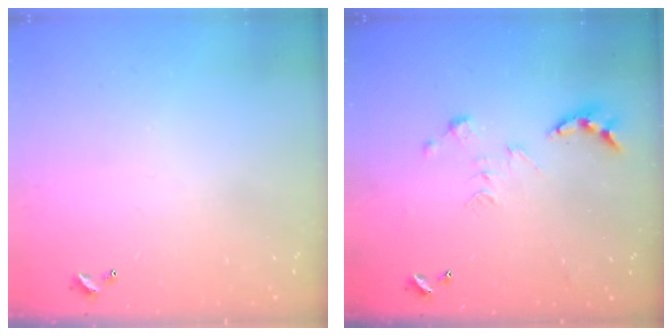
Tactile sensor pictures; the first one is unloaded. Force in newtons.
{"total": 0.0}